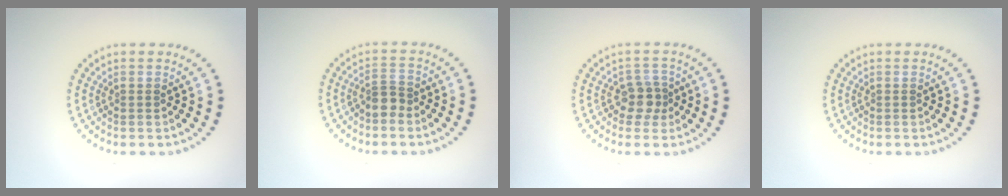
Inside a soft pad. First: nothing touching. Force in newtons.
{"total": 1.5, "press": 1.2, "slide": 0.9}
{"total": 2.3, "press": 1.9, "slide": 1.2}
{"total": 0.0}